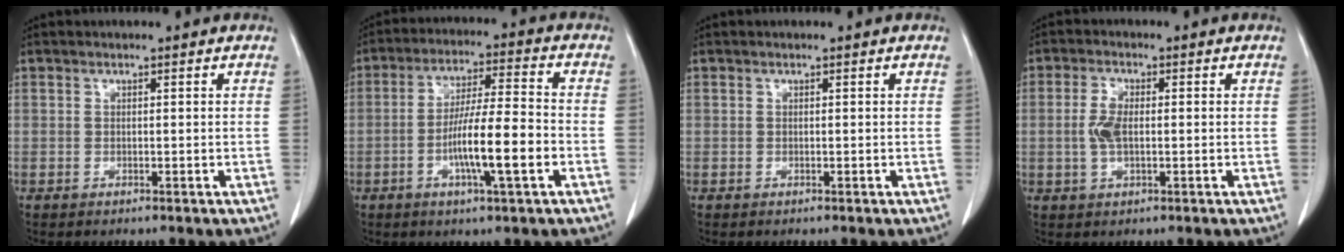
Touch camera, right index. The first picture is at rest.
{"total": 10.5, "force": [-3.0, 0.6, 10.1], "torque": [-0.179, -0.001, -0.053]}
{"total": 0.0}
{"total": 3.8, "force": [0.0, 1.5, 3.5], "torque": [-0.082, 0.004, 0.001]}